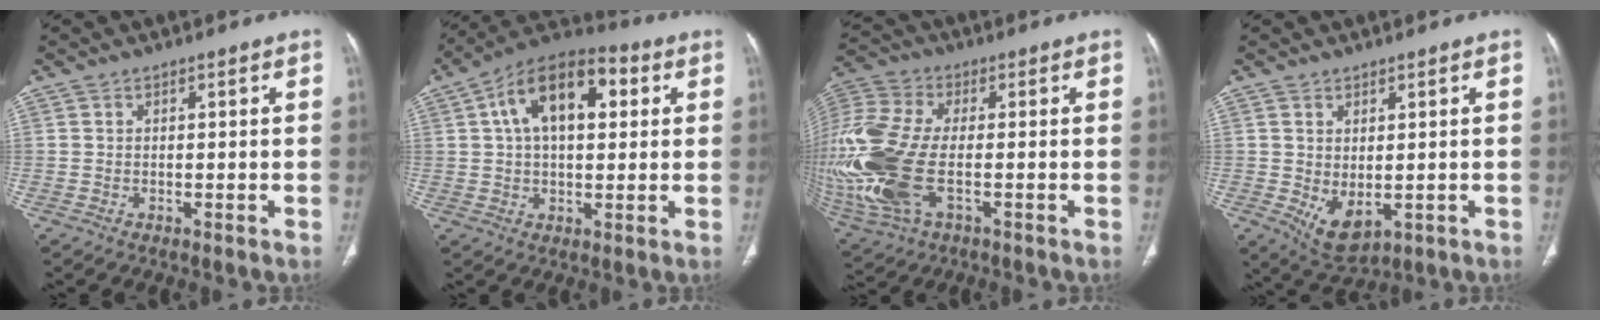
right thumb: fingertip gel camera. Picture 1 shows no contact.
{"total": 15.8, "force": [4.4, 8.5, 12.5], "torque": [-0.186, 0.022, 0.064]}
{"total": 23.5, "force": [-4.4, 12.0, 19.7], "torque": [-0.521, -0.015, -0.072]}
{"total": 5.9, "force": [-0.6, 3.4, 4.8], "torque": [-0.075, -0.009, 0.012]}